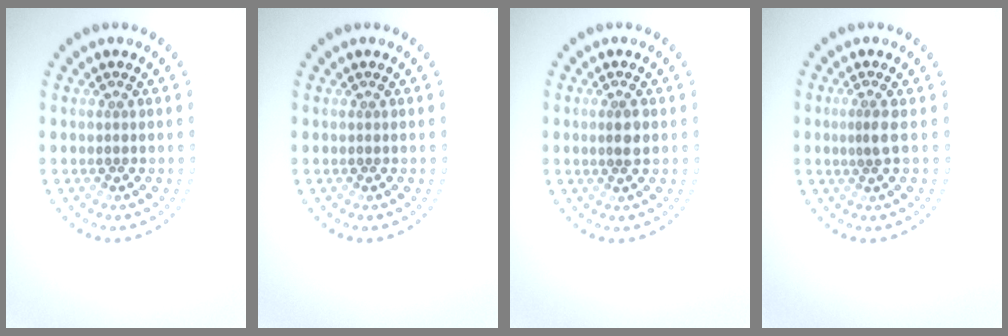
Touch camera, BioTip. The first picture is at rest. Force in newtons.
{"total": 0.0}
{"total": 1.6, "press": 1.5, "slide": 0.6}
{"total": 1.2, "press": 0.8, "slide": 0.9}